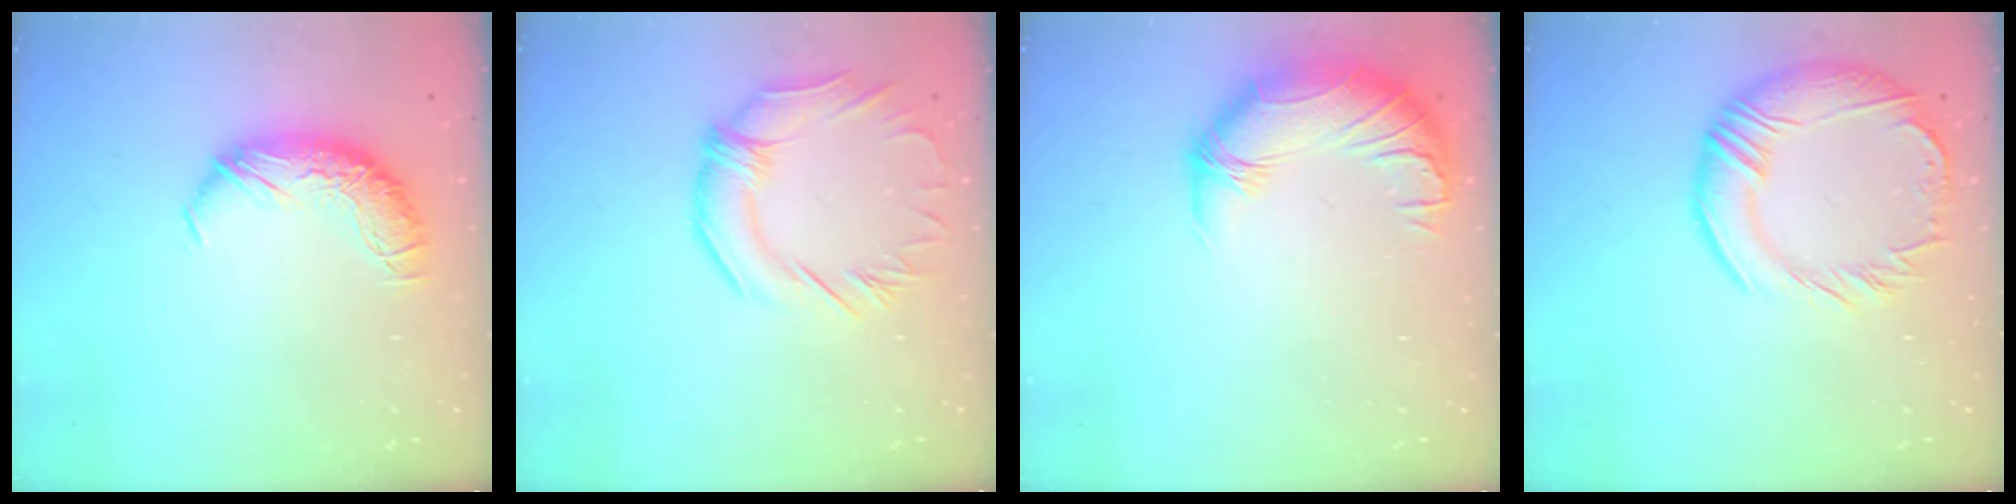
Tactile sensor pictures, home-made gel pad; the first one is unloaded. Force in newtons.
{"total": 2.6, "press": 2.2, "slide": 1.4}
{"total": 2.4, "press": 0.8, "slide": 2.3}
{"total": 6.5, "press": 5.3, "slide": 3.7}